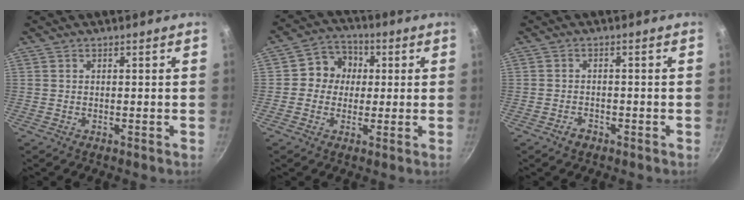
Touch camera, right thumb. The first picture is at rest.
{"total": 7.5, "force": [0.7, 7.0, 2.8], "torque": [-0.003, 0.016, -0.004]}
{"total": 2.2, "force": [-1.4, 1.4, 0.9], "torque": [-0.012, 0.016, -0.023]}